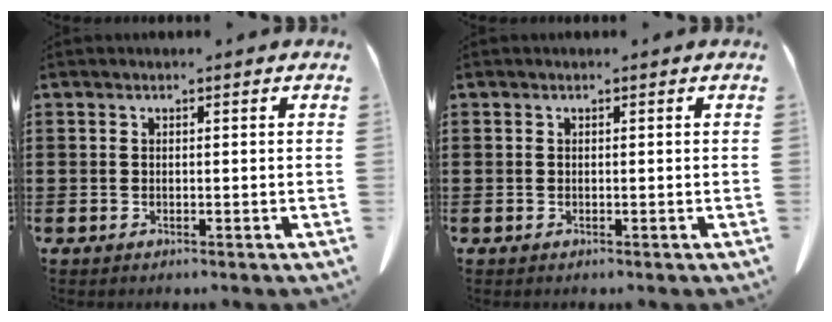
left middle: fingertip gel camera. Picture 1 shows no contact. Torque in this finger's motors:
{"motor_torque": [0.00, 0.00, 0.00, 0.00]}